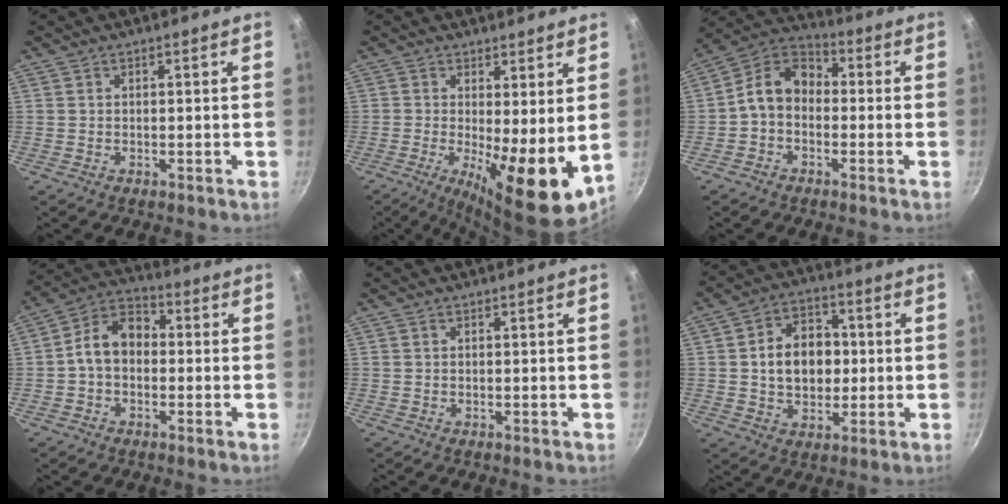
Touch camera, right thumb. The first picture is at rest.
{"total": 12.2, "force": [-0.4, 3.8, 11.6], "torque": [-0.168, -0.023, -0.003]}
{"total": 9.2, "force": [-1.1, 6.9, 5.9], "torque": [-0.086, 0.041, -0.044]}
{"total": 8.9, "force": [-0.6, 6.5, 6.1], "torque": [-0.084, 0.036, -0.031]}
{"total": 0.0}
{"total": 11.8, "force": [0.5, 9.0, 7.7], "torque": [-0.089, 0.017, 0.004]}